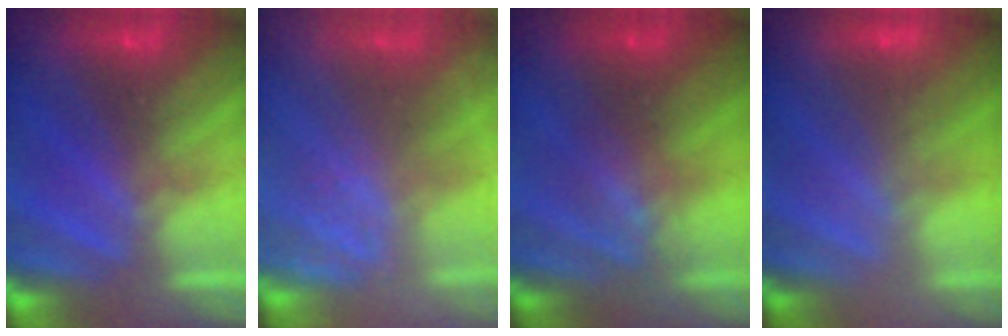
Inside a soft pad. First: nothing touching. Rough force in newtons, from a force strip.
{"total": 2.4}
{"total": 2.7}
{"total": 2.3}